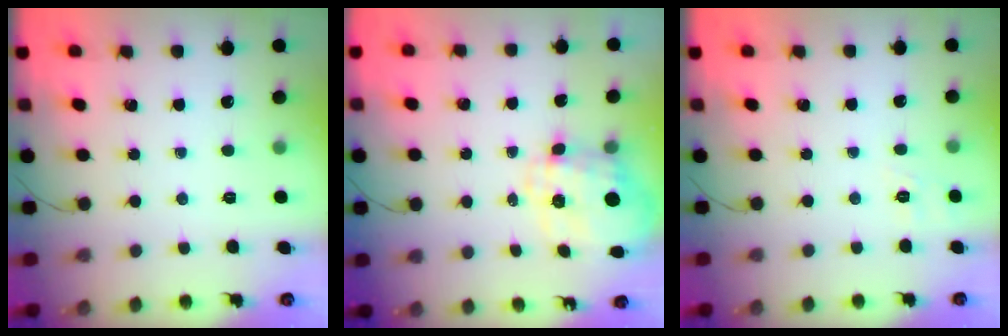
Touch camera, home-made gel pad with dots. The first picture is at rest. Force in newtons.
{"total": 10.0, "press": 10.0, "slide": 1.3}
{"total": 7.0, "press": 6.7, "slide": 2.1}